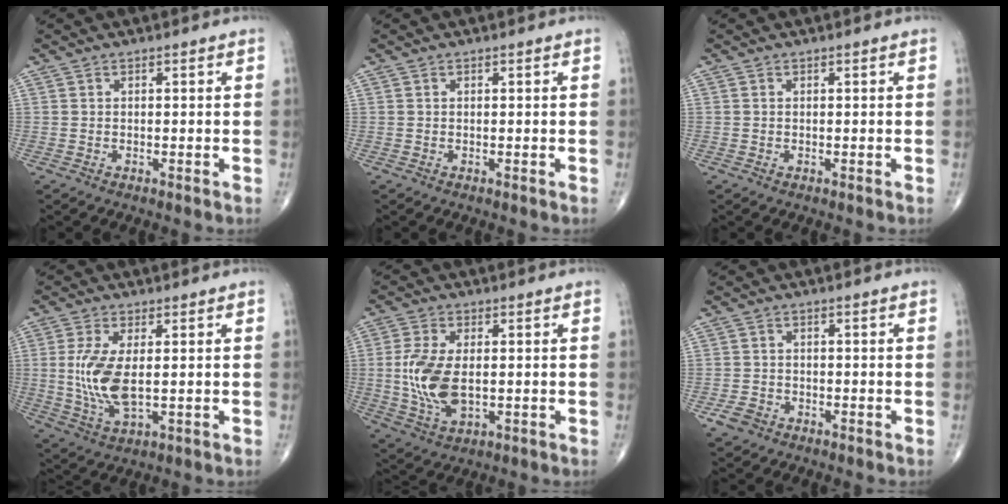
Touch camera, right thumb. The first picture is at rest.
{"total": 0.0}
{"total": 0.0}
{"total": 9.9, "force": [0.3, 4.2, 8.9], "torque": [-0.196, -0.014, 0.016]}
{"total": 10.9, "force": [-0.2, 5.8, 9.2], "torque": [-0.196, -0.010, 0.002]}
{"total": 2.8, "force": [-1.7, 2.0, 1.0], "torque": [-0.017, 0.010, -0.028]}